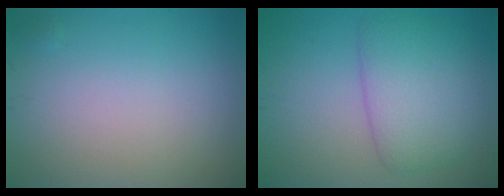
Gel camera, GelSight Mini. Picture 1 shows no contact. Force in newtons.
{"total": 5.4, "press": 5.4, "slide": 0.2}